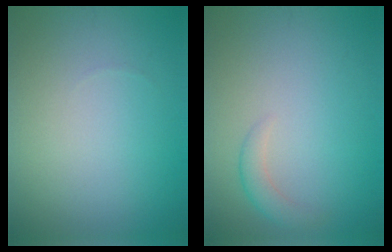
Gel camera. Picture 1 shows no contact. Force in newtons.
{"total": 1.6, "press": 1.6, "slide": 0.1}